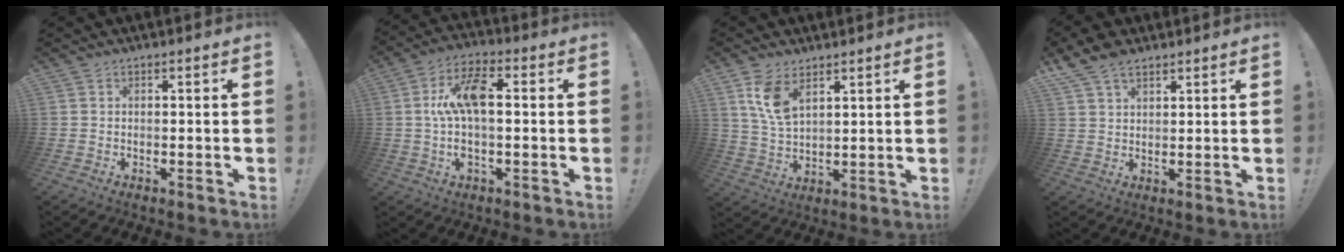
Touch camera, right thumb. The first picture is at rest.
{"total": 11.5, "force": [1.2, 4.9, 10.4], "torque": [-0.178, -0.004, 0.019]}
{"total": 8.8, "force": [5.0, 4.4, 5.7], "torque": [-0.105, -0.020, 0.092]}
{"total": 7.1, "force": [5.1, 3.6, 3.3], "torque": [-0.057, -0.019, 0.099]}